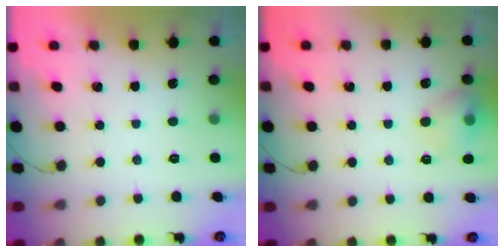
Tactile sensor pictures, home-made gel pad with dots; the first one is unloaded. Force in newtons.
{"total": 8.6, "press": 8.5, "slide": 1.6}